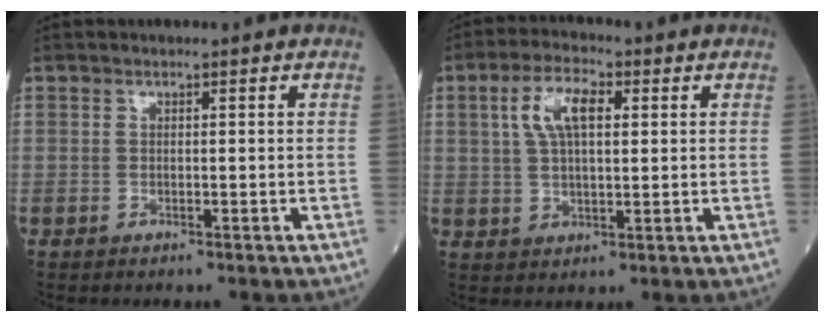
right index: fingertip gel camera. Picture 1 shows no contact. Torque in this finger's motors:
{"motor_torque": [0.68, 0.51, 0.16, 0.10]}